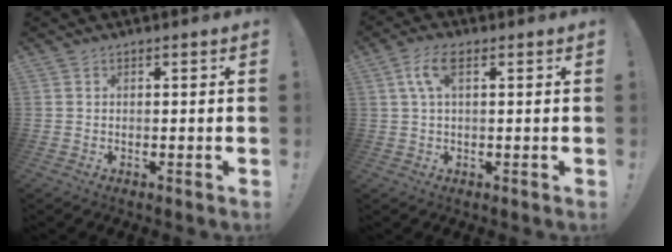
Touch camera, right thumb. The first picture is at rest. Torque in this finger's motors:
{"motor_torque": [-0.27, 0.35, -0.05, 0.06, 0.23]}